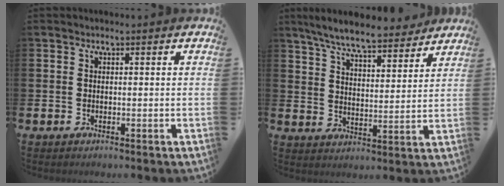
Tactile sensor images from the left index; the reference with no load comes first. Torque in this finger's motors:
{"motor_torque": [1.08, -1.06, 0.88, 0.21]}